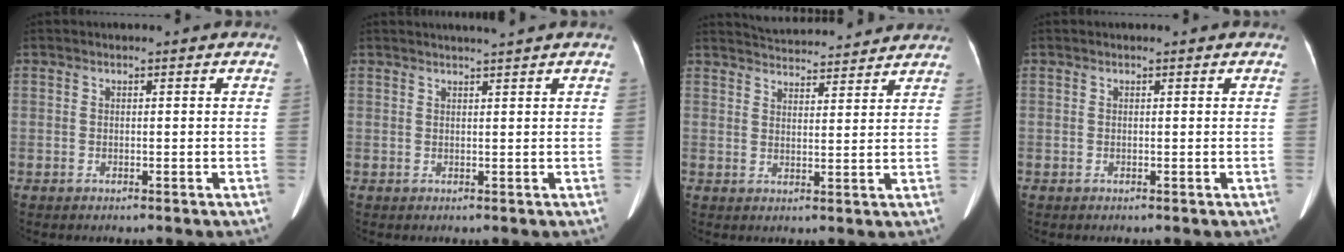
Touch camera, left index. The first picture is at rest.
{"total": 2.6, "force": [2.3, -0.9, 0.9], "torque": [-0.009, 0.005, 0.037]}
{"total": 12.6, "force": [12.1, 1.8, 3.0], "torque": [-0.051, 0.022, 0.166]}
{"total": 0.7, "force": [0.7, 0.1, 0.2], "torque": [-0.009, 0.011, 0.010]}